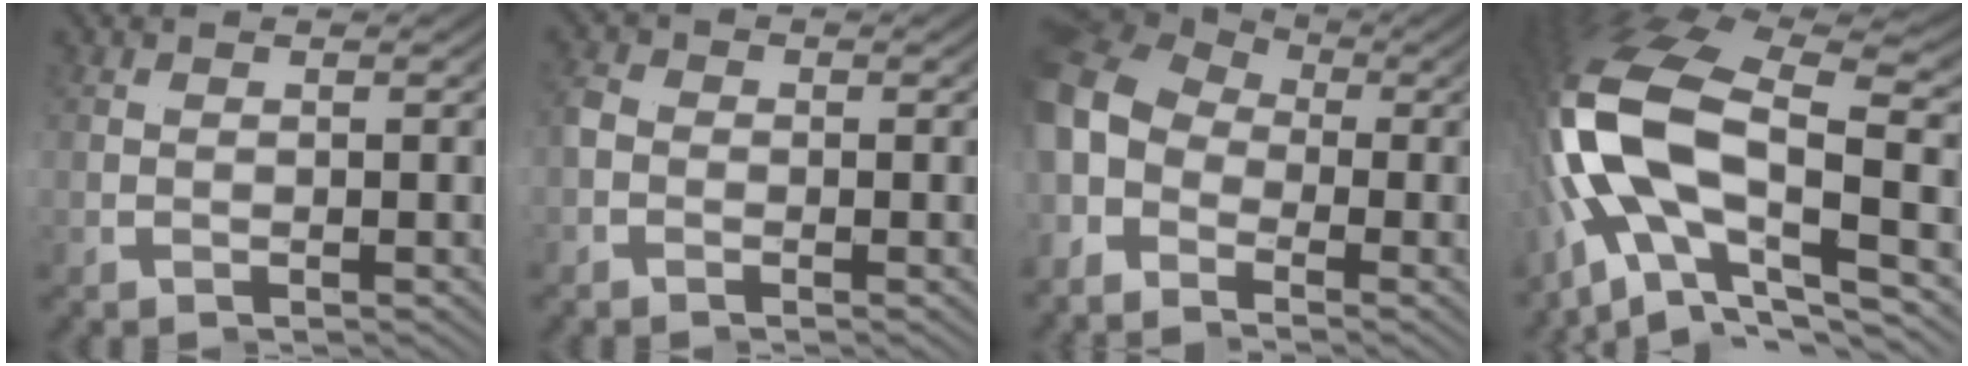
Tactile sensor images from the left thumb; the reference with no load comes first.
{"total": 2.2, "force": [-0.6, 2.1, 0.1], "torque": [-0.023, -0.009, -0.014]}
{"total": 6.3, "force": [1.2, 4.4, 4.4], "torque": [-0.095, 0.024, -0.005]}
{"total": 12.0, "force": [-0.3, 6.4, 10.1], "torque": [-0.236, 0.011, -0.020]}